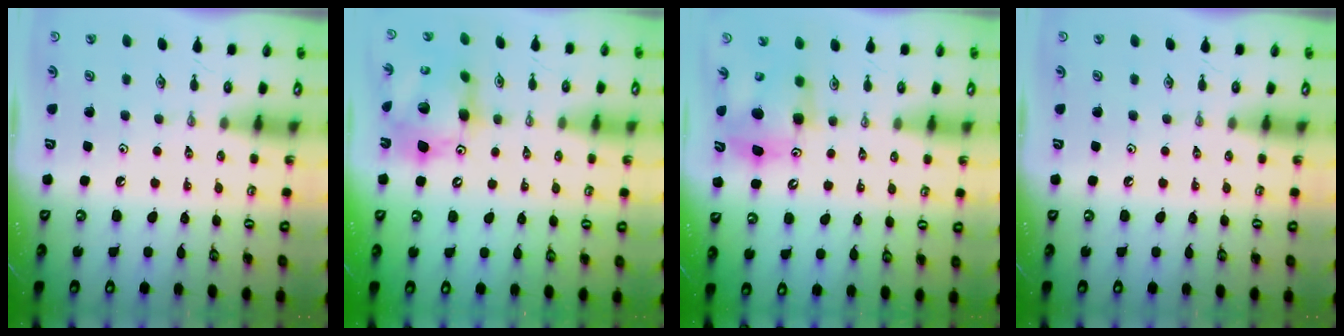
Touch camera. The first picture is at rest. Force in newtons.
{"total": 16.7, "press": 16.6, "slide": 1.8}
{"total": 8.7, "press": 8.7, "slide": 0.4}
{"total": 0.0}